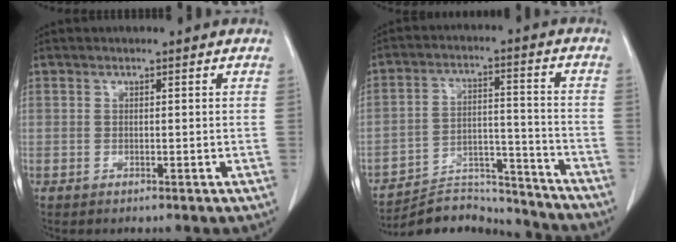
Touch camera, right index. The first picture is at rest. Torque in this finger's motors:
{"motor_torque": [-1.52, -0.62, -0.63, -0.21]}